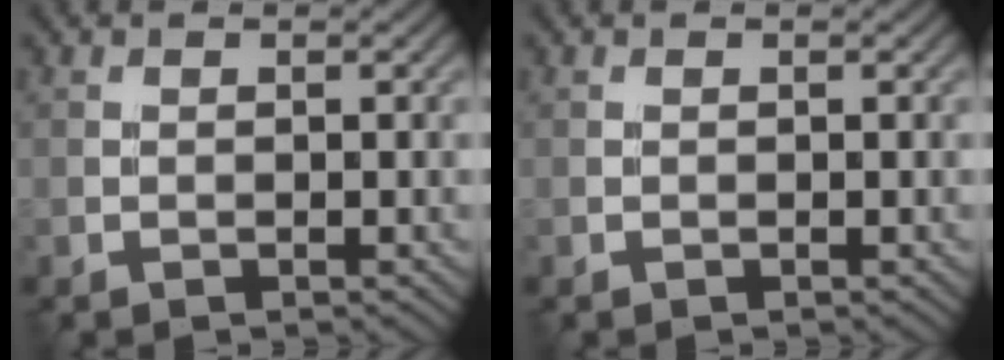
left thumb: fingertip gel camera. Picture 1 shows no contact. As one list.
[{"total": 0.0}]